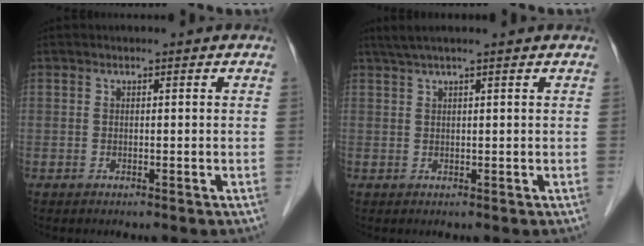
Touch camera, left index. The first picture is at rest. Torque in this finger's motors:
{"motor_torque": [0.41, -0.31, 0.03, 0.00]}